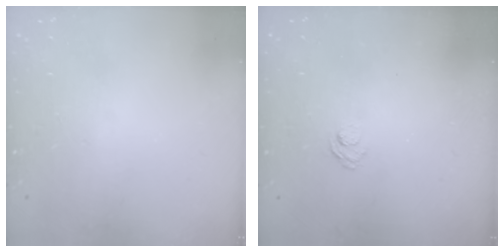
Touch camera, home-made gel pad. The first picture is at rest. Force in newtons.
{"total": 3.2, "press": 2.9, "slide": 1.3}